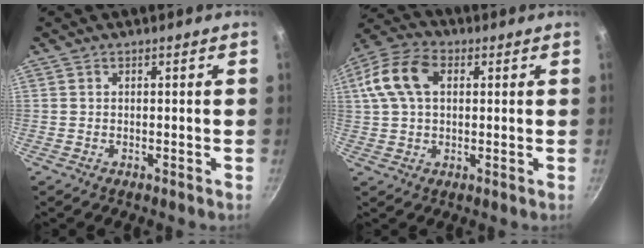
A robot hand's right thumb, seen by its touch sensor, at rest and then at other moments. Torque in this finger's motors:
{"motor_torque": [-0.06, 1.21, 0.05, 0.12, 0.10]}